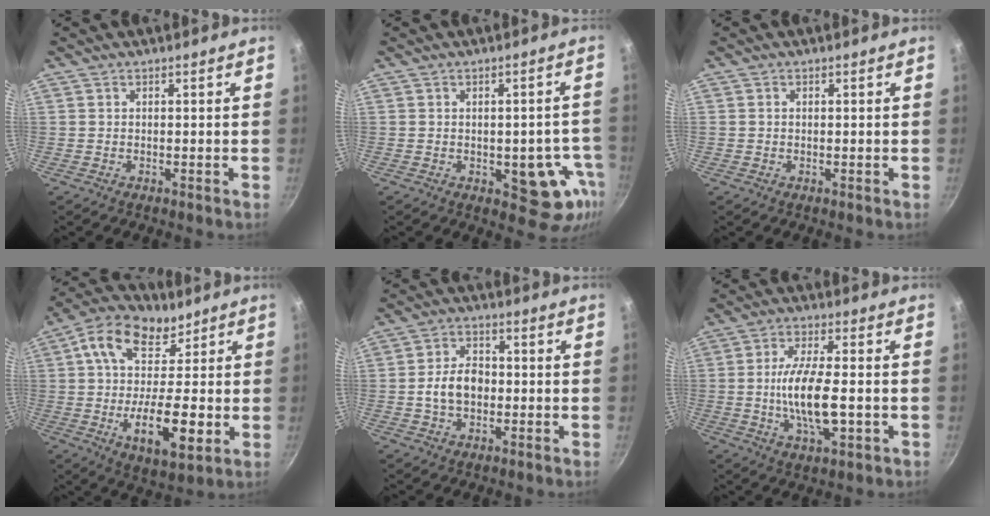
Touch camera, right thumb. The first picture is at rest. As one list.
[{"total": 9.8, "force": [-2.7, 5.4, 7.8], "torque": [-0.034, 0.009, -0.031]}, {"total": 0.6, "force": [0.1, 0.5, 0.2], "torque": [-0.002, 0.003, 0.001]}, {"total": 18.9, "force": [2.5, 11.8, 14.6], "torque": [-0.212, -0.005, 0.033]}, {"total": 7.2, "force": [-0.9, 5.1, 5.0], "torque": [-0.069, 0.019, -0.020]}, {"total": 11.8, "force": [-1.7, 4.2, 10.9], "torque": [-0.196, 0.008, -0.034]}]